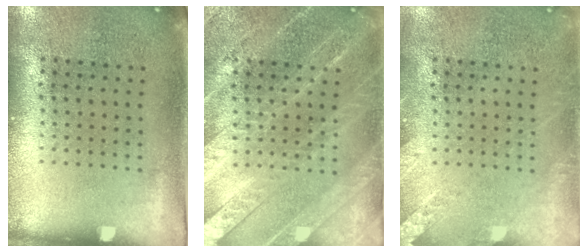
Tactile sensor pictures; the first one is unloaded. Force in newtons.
{"total": 3.4, "press": 3.3, "slide": 1.0}
{"total": 2.1, "press": 2.1, "slide": 0.2}